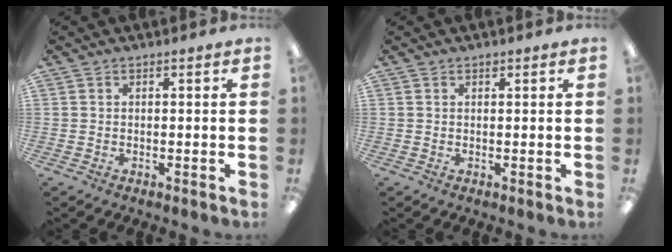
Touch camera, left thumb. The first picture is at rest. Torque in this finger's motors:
{"motor_torque": [0.28, 0.14, 0.44, -0.17, -0.01]}